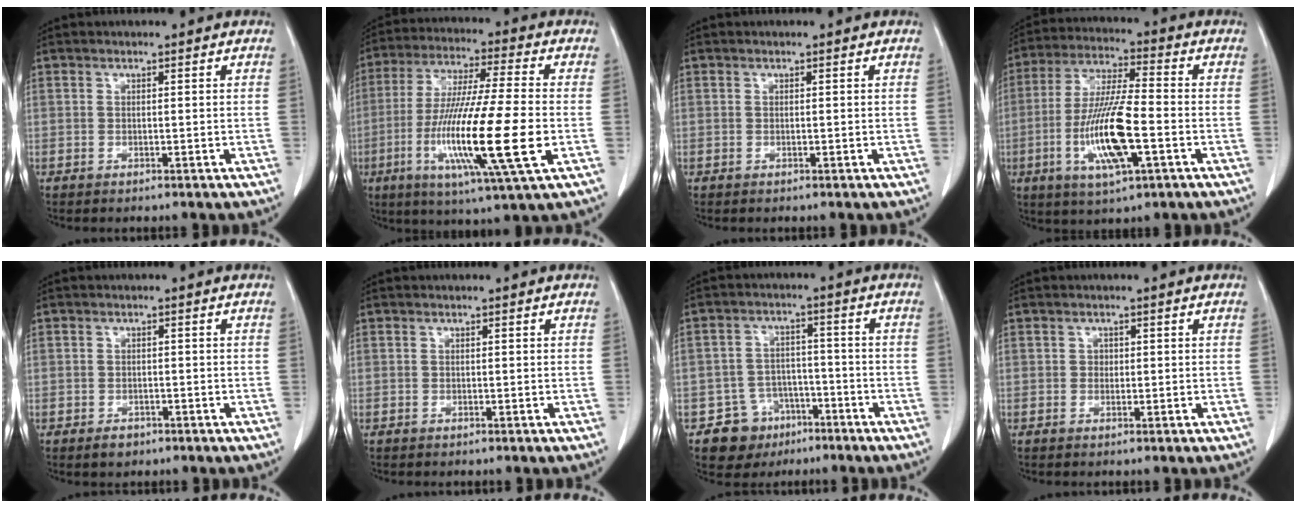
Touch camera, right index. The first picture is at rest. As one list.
[{"total": 18.5, "force": [-4.3, 0.3, 18.0], "torque": [-0.348, -0.027, -0.079]}, {"total": 0.0}, {"total": 13.4, "force": [-3.7, 2.1, 12.7], "torque": [-0.256, -0.010, -0.064]}, {"total": 2.0, "force": [-1.2, 1.5, 0.6], "torque": [-0.008, 0.003, -0.013]}, {"total": 0.0}, {"total": 7.2, "force": [-4.0, 6.0, 0.6], "torque": [-0.003, 0.015, -0.054]}, {"total": 0.8, "force": [0.0, 0.8, 0.3], "torque": [0.000, 0.003, 0.001]}]